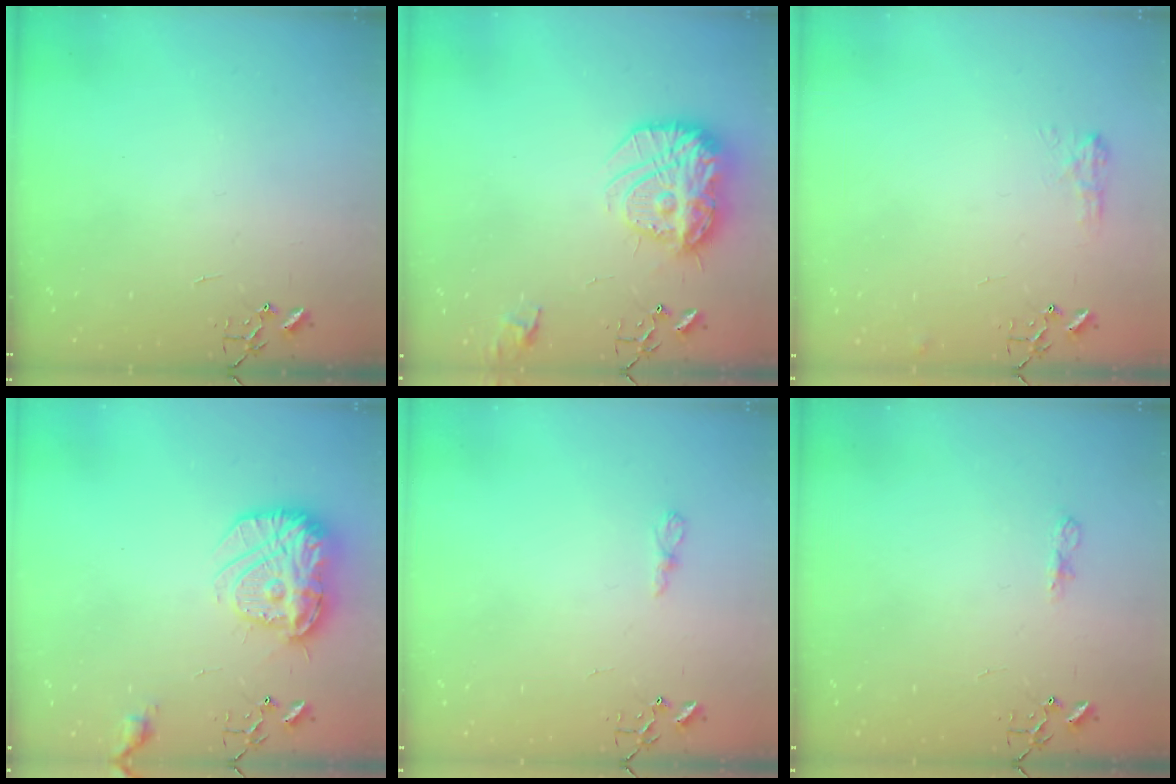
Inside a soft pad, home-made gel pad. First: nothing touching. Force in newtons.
{"total": 17.7, "press": 17.7, "slide": 1.2}
{"total": 8.0, "press": 7.9, "slide": 0.7}
{"total": 17.4, "press": 17.4, "slide": 1.3}
{"total": 5.7, "press": 5.7, "slide": 0.3}
{"total": 6.2, "press": 6.2, "slide": 0.8}